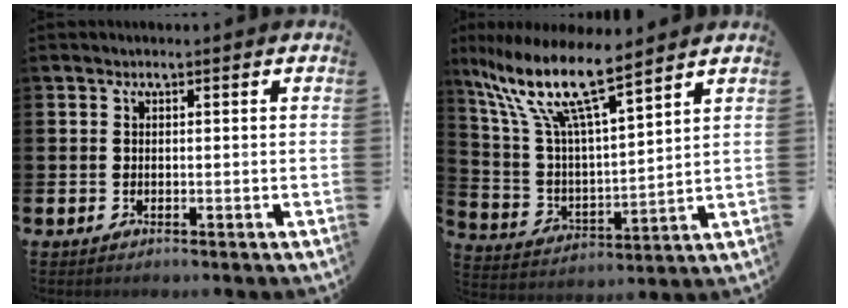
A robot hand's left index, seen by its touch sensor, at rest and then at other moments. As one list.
[{"total": 11.7, "force": [9.1, 2.1, 7.1], "torque": [-0.176, -0.048, 0.153]}]